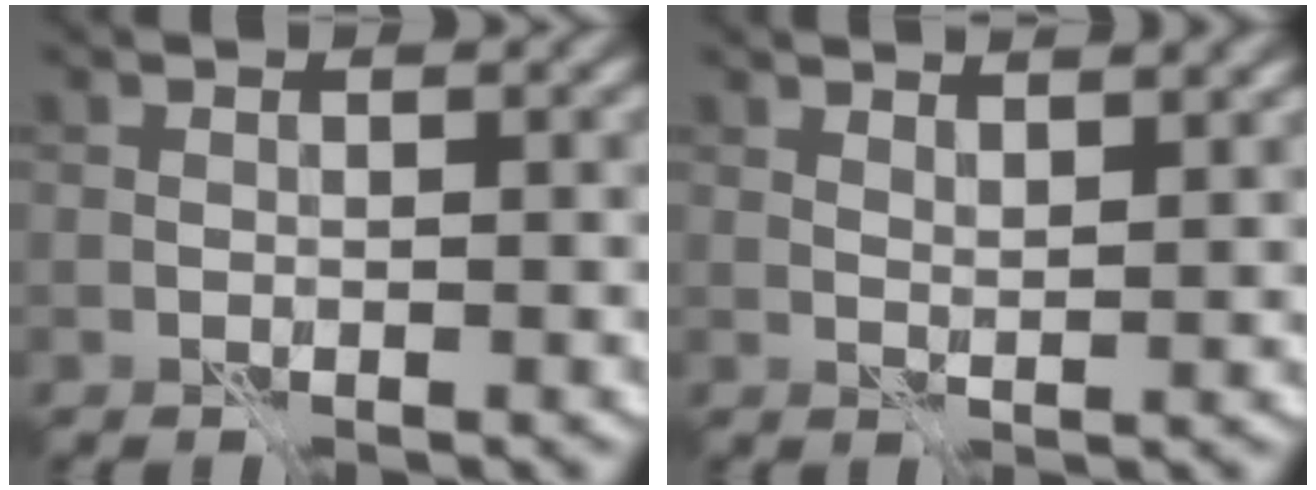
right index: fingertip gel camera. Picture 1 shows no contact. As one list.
[{"total": 3.1, "force": [2.5, 0.7, 1.8], "torque": [-0.021, 0.005, 0.030]}]